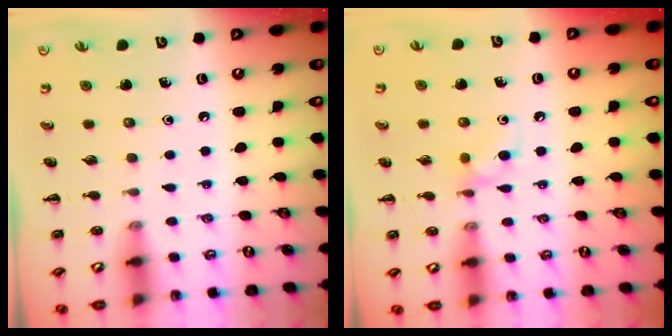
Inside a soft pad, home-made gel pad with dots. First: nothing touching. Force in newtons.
{"total": 5.5, "press": 5.4, "slide": 1.0}